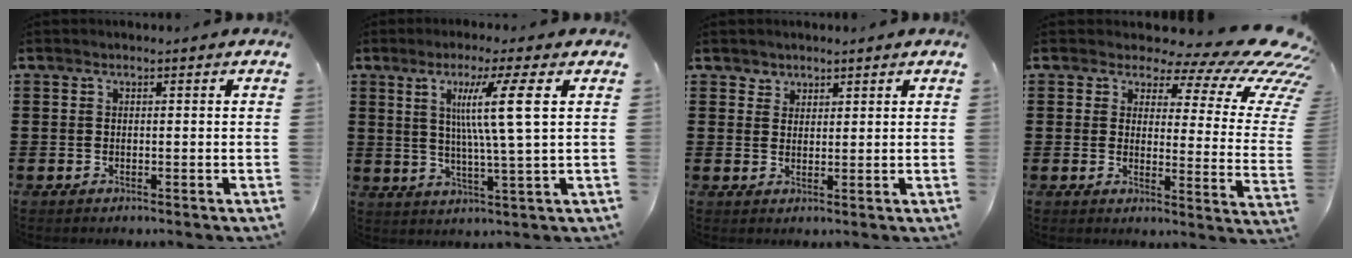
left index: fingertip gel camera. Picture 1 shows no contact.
{"total": 9.3, "force": [2.8, -0.4, 8.8], "torque": [-0.174, 0.003, 0.039]}
{"total": 2.1, "force": [1.6, 1.3, -0.2], "torque": [-0.003, 0.005, 0.031]}
{"total": 8.3, "force": [5.6, 3.1, 5.4], "torque": [-0.091, -0.040, 0.095]}